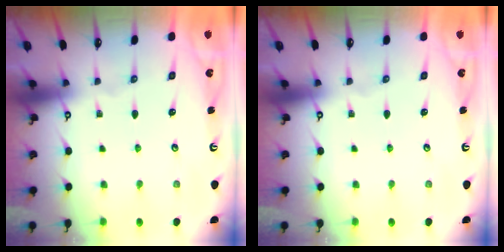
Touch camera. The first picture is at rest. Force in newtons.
{"total": 0.0}